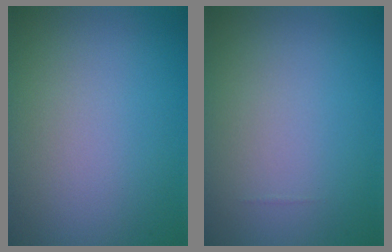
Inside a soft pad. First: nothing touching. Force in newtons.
{"total": 0.0}